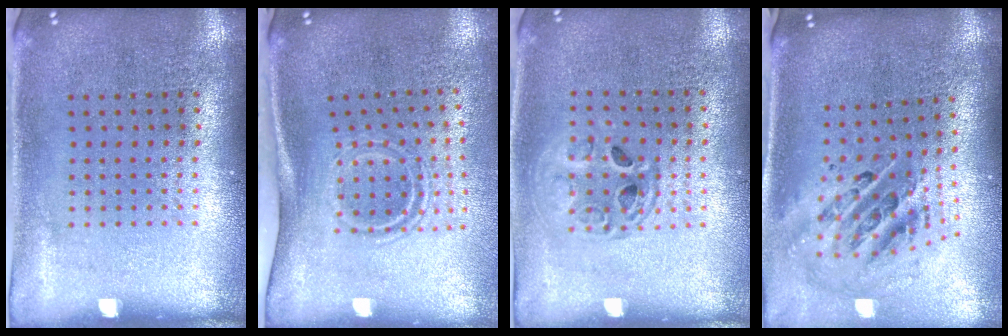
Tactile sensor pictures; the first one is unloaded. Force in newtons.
{"total": 1.9, "press": 1.1, "slide": 1.5}
{"total": 1.5, "press": 1.3, "slide": 0.7}
{"total": 1.9, "press": 1.5, "slide": 1.2}